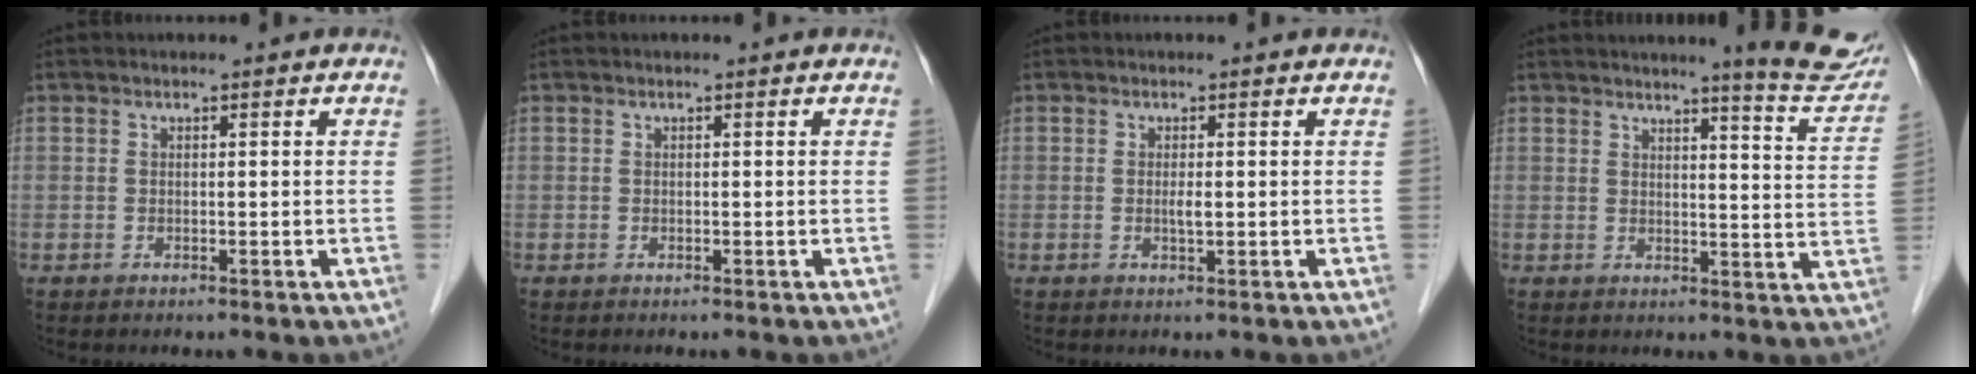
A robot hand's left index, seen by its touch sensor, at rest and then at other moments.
{"total": 0.0}
{"total": 1.2, "force": [0.0, 0.2, 1.2], "torque": [-0.023, -0.002, -0.001]}
{"total": 10.0, "force": [8.8, 0.2, 4.6], "torque": [-0.042, -0.028, 0.085]}